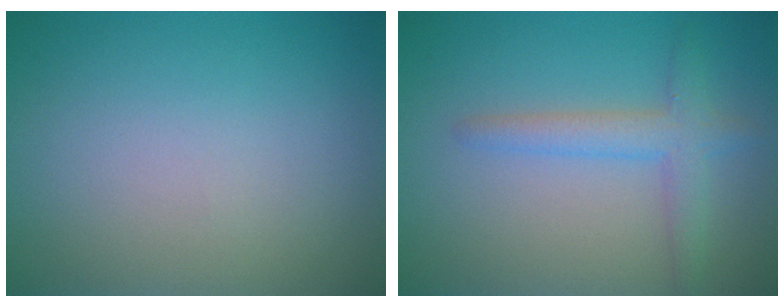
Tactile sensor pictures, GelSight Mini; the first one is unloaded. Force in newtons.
{"total": 2.8, "press": 2.8, "slide": 0.2}